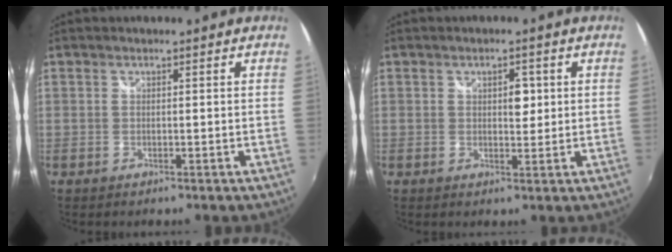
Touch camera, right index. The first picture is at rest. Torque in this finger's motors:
{"motor_torque": [0.33, -0.15, 0.02, 0.03]}